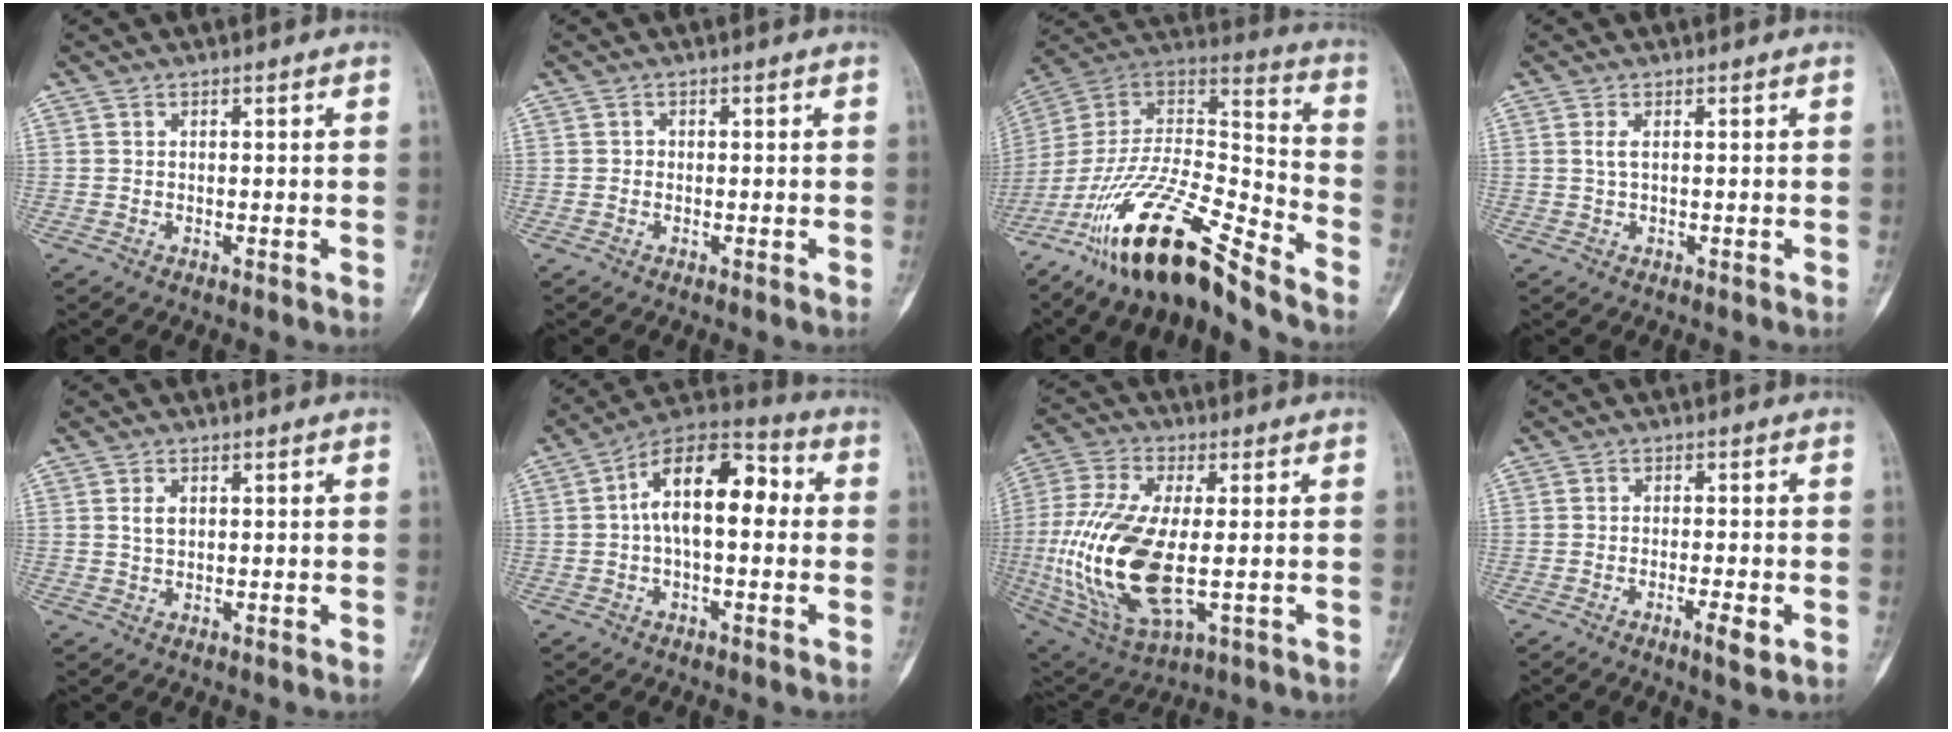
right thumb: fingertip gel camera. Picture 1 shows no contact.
{"total": 0.6, "force": [-0.1, 0.6, 0.1], "torque": [0.008, 0.004, -0.003]}
{"total": 23.9, "force": [-17.4, 6.2, 15.2], "torque": [-0.297, 0.075, -0.317]}
{"total": 1.3, "force": [0.3, 0.5, 1.1], "torque": [-0.022, 0.001, 0.008]}
{"total": 2.2, "force": [0.6, 1.5, 1.5], "torque": [-0.019, -0.001, 0.011]}
{"total": 14.8, "force": [1.4, 7.6, 12.6], "torque": [-0.191, 0.047, 0.010]}
{"total": 21.8, "force": [-2.2, 10.3, 19.1], "torque": [-0.414, -0.012, -0.025]}
{"total": 3.8, "force": [-1.8, 1.0, 3.2], "torque": [-0.049, 0.004, -0.027]}